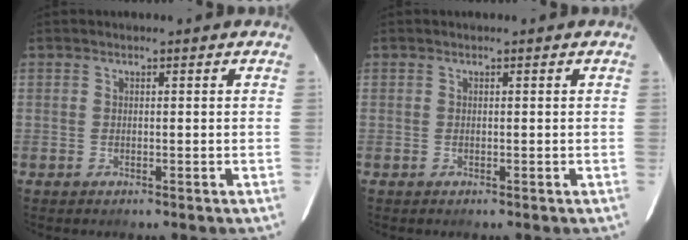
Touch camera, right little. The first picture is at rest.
{"total": 0.0}